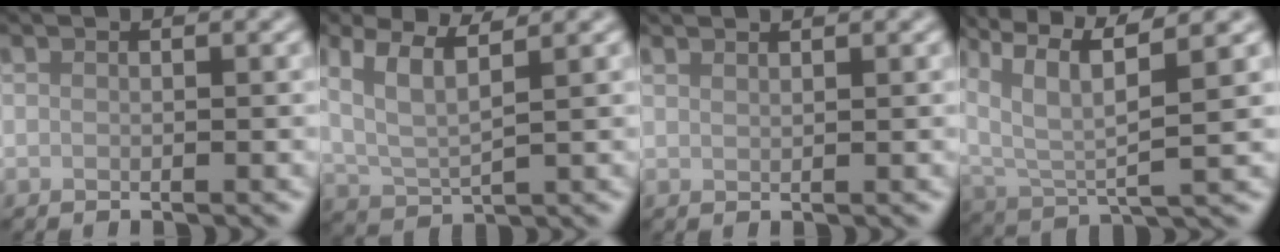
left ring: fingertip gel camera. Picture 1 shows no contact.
{"total": 4.6, "force": [2.6, 1.7, 3.4], "torque": [-0.075, 0.005, 0.051]}
{"total": 1.0, "force": [1.0, 0.1, 0.2], "torque": [-0.001, -0.001, 0.012]}
{"total": 8.0, "force": [4.2, 2.1, 6.4], "torque": [-0.139, 0.008, 0.082]}